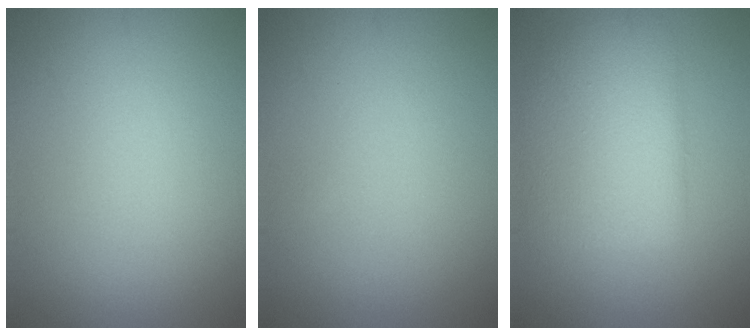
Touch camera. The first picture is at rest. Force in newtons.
{"total": 0.0}
{"total": 5.5, "press": 5.5, "slide": 0.5}